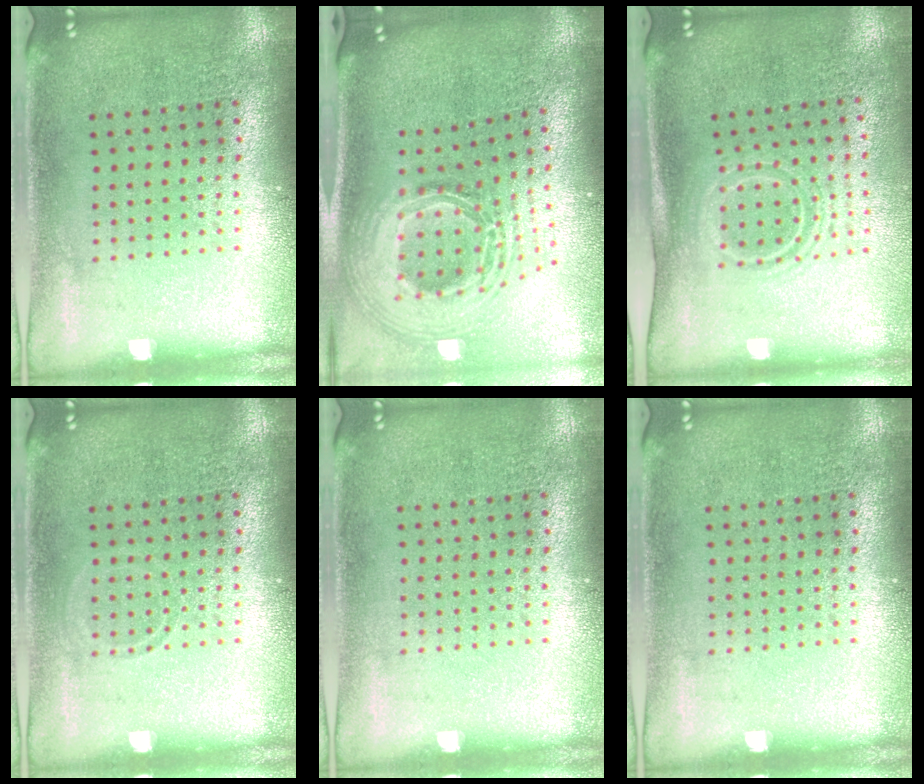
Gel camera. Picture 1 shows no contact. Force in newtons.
{"total": 3.0, "press": 2.0, "slide": 2.2}
{"total": 1.6, "press": 1.2, "slide": 1.1}
{"total": 0.7, "press": 0.6, "slide": 0.3}
{"total": 0.0}
{"total": 0.0}